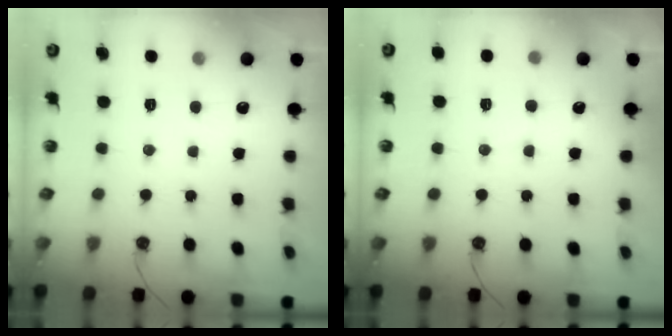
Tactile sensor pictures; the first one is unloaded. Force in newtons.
{"total": 4.7, "press": 4.7, "slide": 0.3}